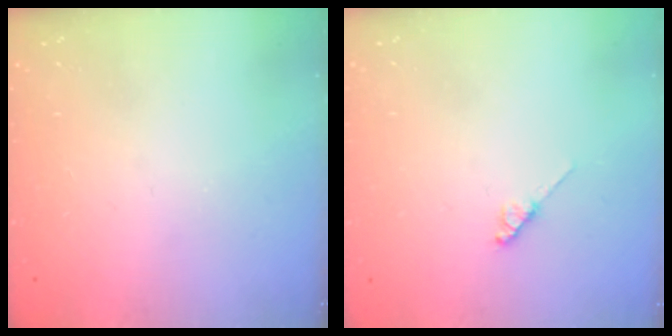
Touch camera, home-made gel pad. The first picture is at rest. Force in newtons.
{"total": 3.5, "press": 3.5, "slide": 0.4}